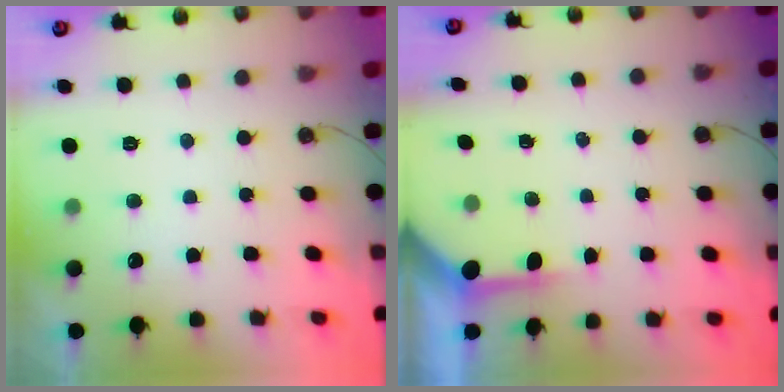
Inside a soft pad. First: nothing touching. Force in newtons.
{"total": 4.0, "press": 3.9, "slide": 0.5}